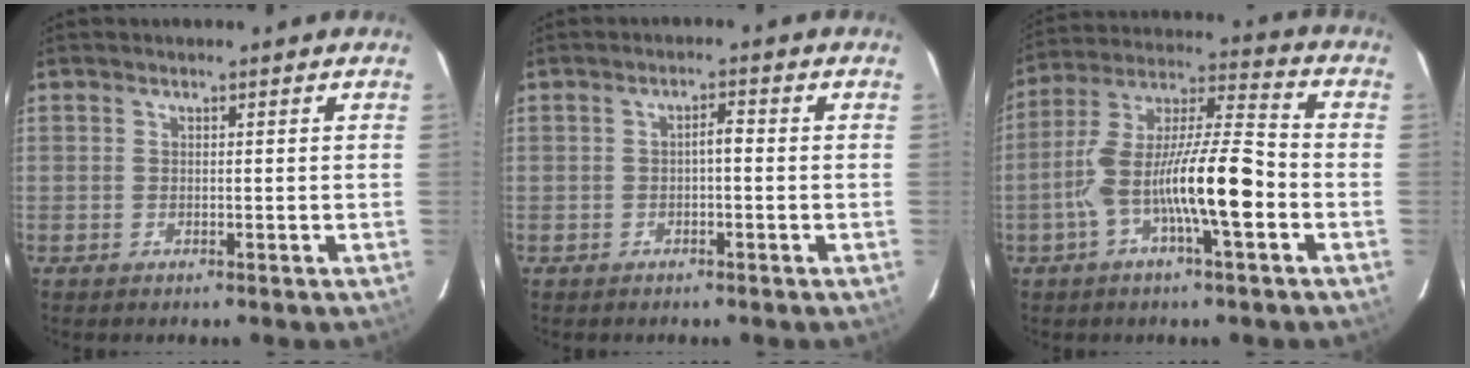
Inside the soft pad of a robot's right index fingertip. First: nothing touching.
{"total": 2.1, "force": [-0.3, 0.6, 2.0], "torque": [-0.033, 0.007, -0.005]}
{"total": 15.5, "force": [-4.4, 2.1, 14.8], "torque": [-0.279, 0.018, -0.079]}